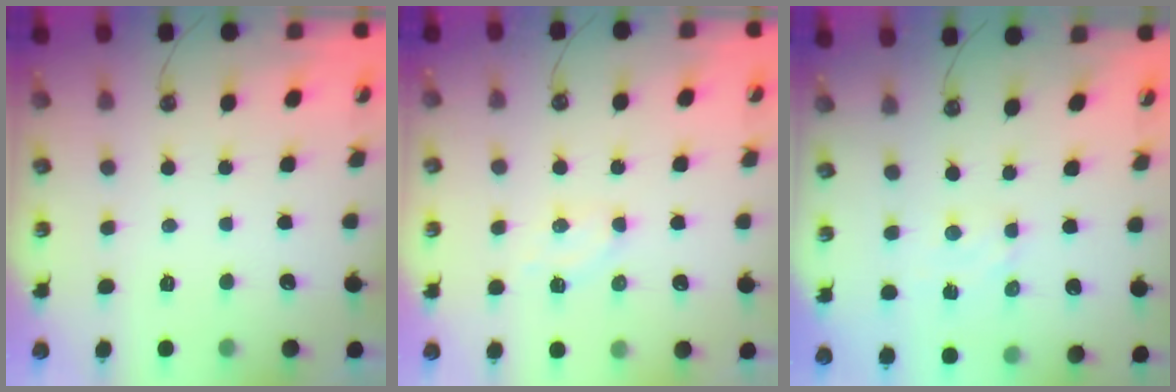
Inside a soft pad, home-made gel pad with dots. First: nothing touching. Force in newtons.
{"total": 5.3, "press": 5.2, "slide": 1.1}
{"total": 2.4, "press": 2.4, "slide": 0.4}